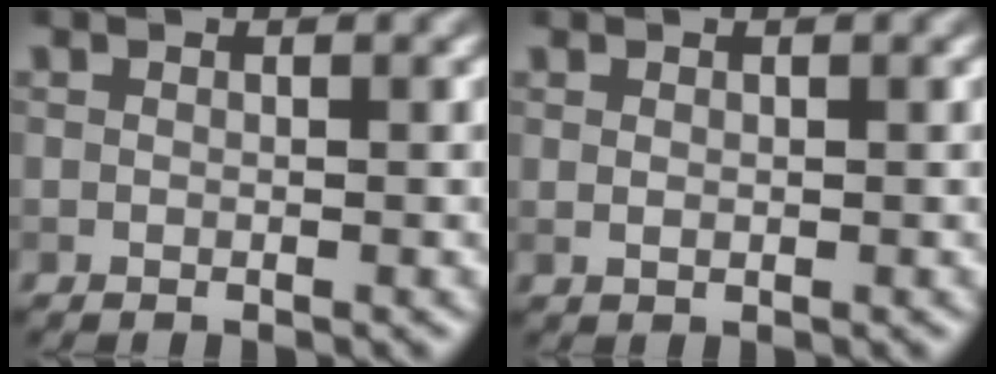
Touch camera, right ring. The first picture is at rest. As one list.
[{"total": 0.6, "force": [0.2, 0.4, 0.4], "torque": [-0.009, 0.000, 0.006]}]